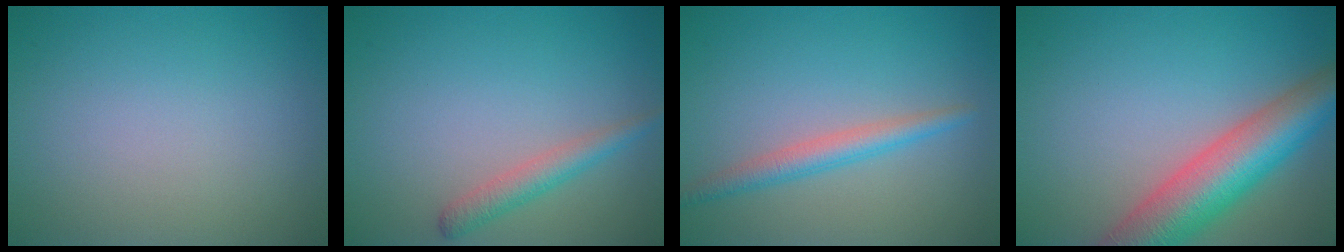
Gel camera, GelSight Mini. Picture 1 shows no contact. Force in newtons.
{"total": 2.2, "press": 2.2, "slide": 0.1}
{"total": 2.5, "press": 2.5, "slide": 0.0}
{"total": 8.9, "press": 8.9, "slide": 0.4}